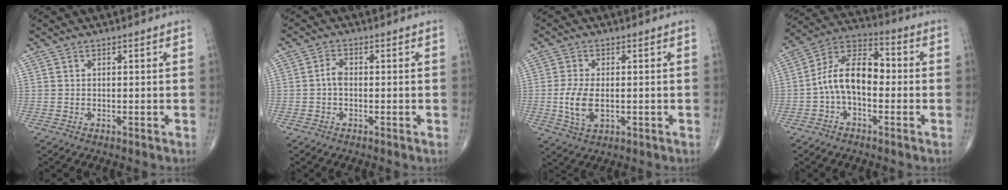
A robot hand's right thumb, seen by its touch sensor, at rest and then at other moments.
{"total": 2.2, "force": [-0.4, 1.3, 1.7], "torque": [-0.032, 0.007, -0.011]}
{"total": 6.7, "force": [-0.8, 3.6, 5.6], "torque": [-0.119, -0.006, -0.011]}
{"total": 11.9, "force": [-1.4, 6.8, 9.7], "torque": [-0.159, 0.044, -0.037]}